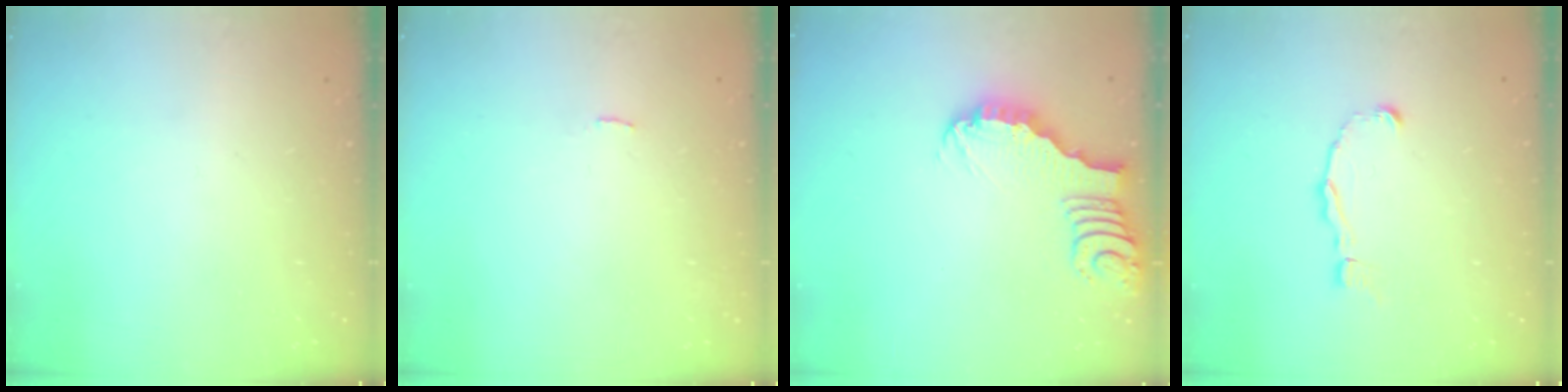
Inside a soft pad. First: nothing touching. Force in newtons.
{"total": 0.0}
{"total": 3.4, "press": 3.4, "slide": 0.3}
{"total": 2.3, "press": 2.3, "slide": 0.2}